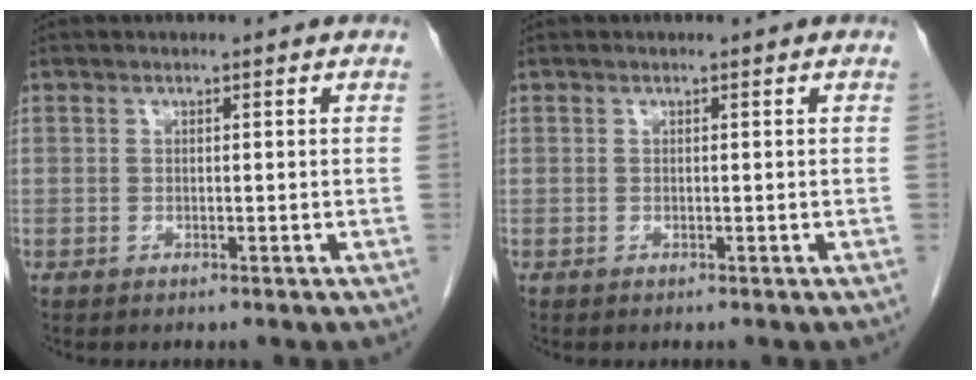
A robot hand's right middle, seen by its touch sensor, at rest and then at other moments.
{"total": 0.0}